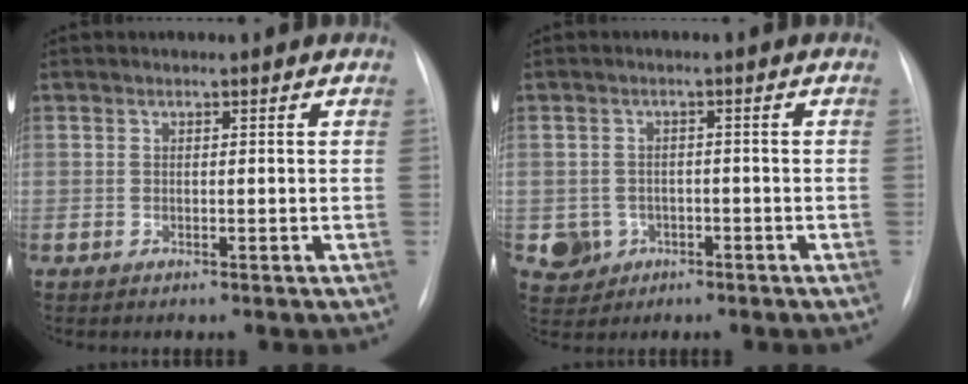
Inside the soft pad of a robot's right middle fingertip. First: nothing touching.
{"total": 4.5, "force": [-1.5, 4.2, 0.3], "torque": [-0.002, 0.009, -0.020]}